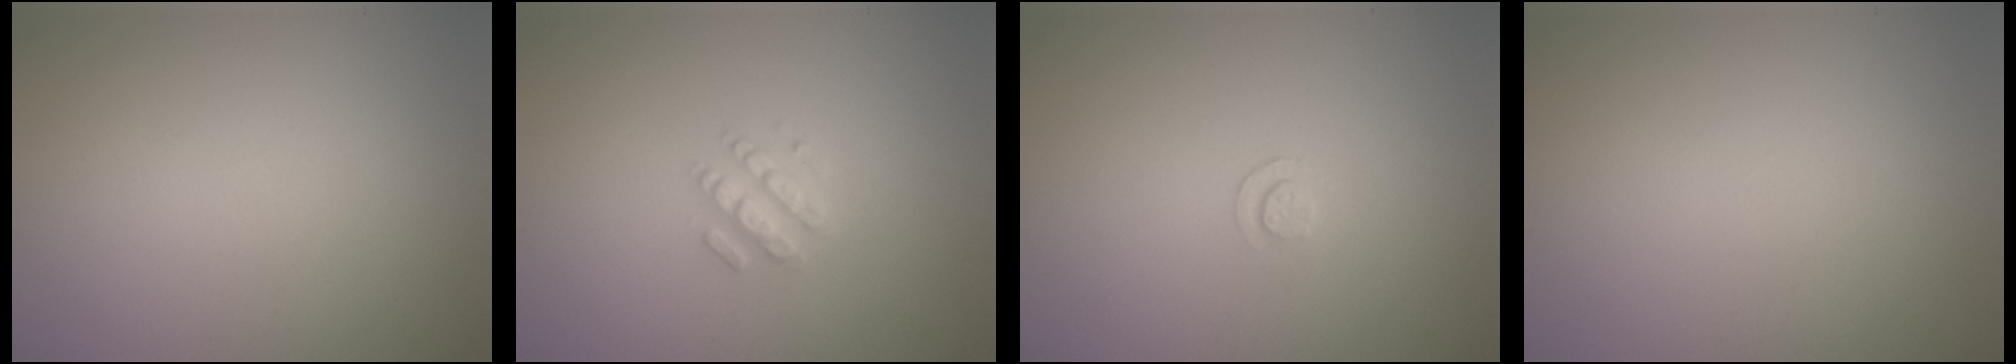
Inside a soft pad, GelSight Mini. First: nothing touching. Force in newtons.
{"total": 2.5, "press": 2.4, "slide": 0.5}
{"total": 0.8, "press": 0.5, "slide": 0.7}
{"total": 0.0}